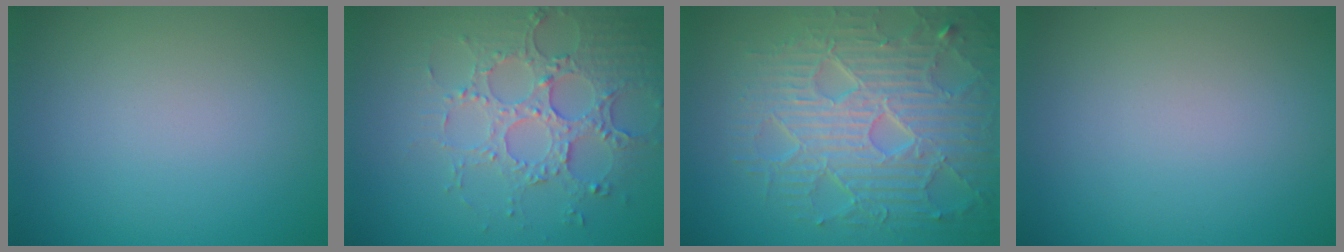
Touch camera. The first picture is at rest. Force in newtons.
{"total": 4.4, "press": 4.3, "slide": 0.9}
{"total": 8.4, "press": 6.1, "slide": 5.8}
{"total": 0.0}